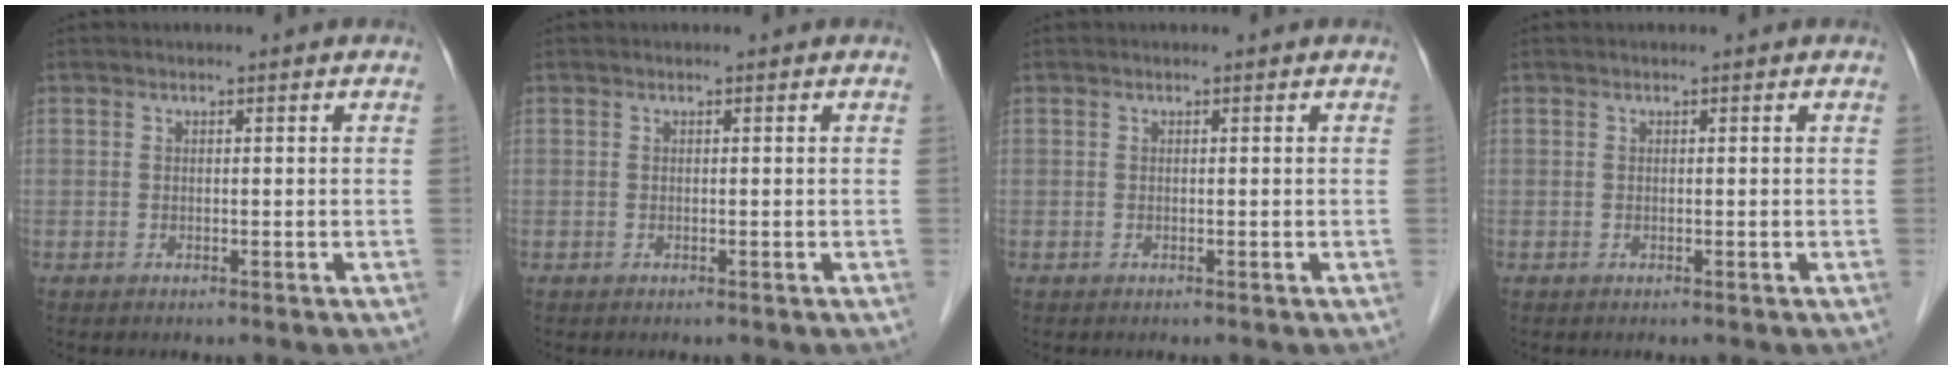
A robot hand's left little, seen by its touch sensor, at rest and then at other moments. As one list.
[{"total": 0.0}, {"total": 0.0}, {"total": 0.0}]